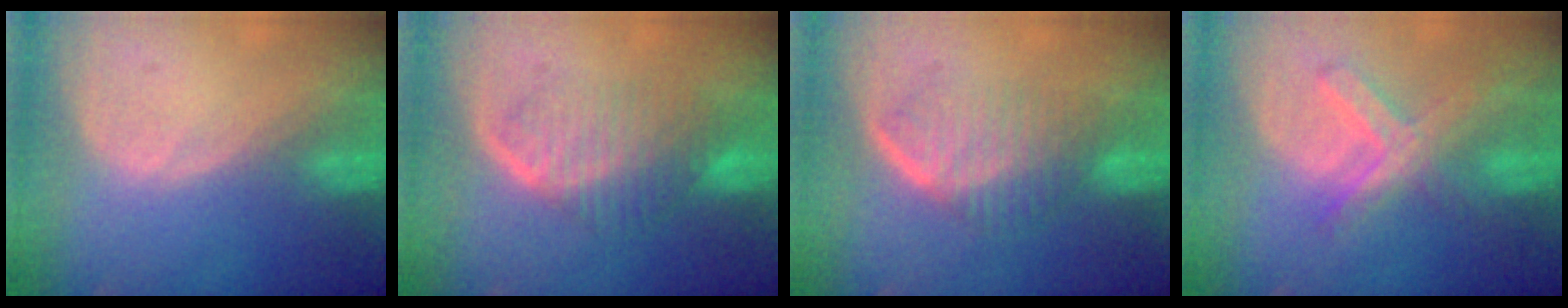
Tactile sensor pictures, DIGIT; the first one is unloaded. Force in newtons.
{"total": 6.3, "press": 6.2, "slide": 1.3}
{"total": 7.1, "press": 6.1, "slide": 3.6}
{"total": 7.2, "press": 6.3, "slide": 3.6}